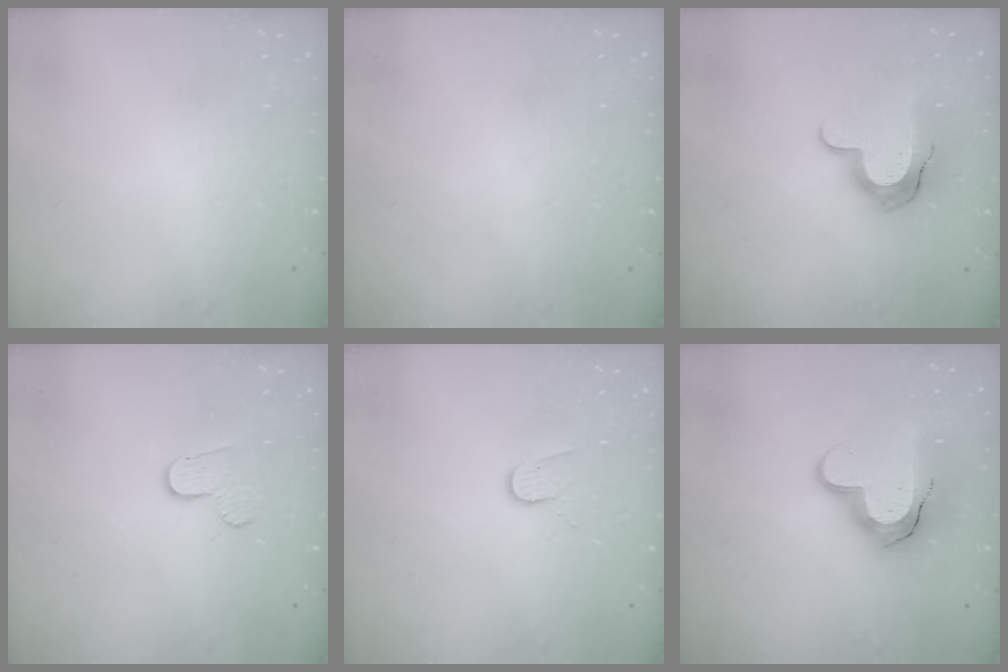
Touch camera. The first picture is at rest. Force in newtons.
{"total": 0.8, "press": 0.8, "slide": 0.1}
{"total": 11.1, "press": 11.1, "slide": 0.8}
{"total": 3.3, "press": 3.3, "slide": 0.3}
{"total": 6.0, "press": 6.0, "slide": 0.2}
{"total": 14.2, "press": 14.1, "slide": 1.0}